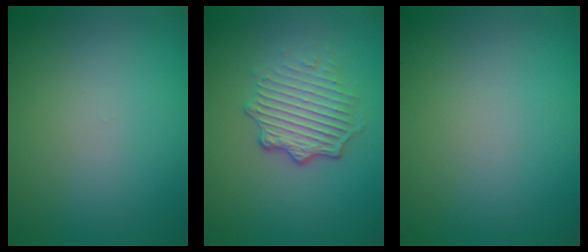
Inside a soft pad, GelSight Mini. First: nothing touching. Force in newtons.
{"total": 4.9, "press": 3.2, "slide": 3.7}
{"total": 0.0}